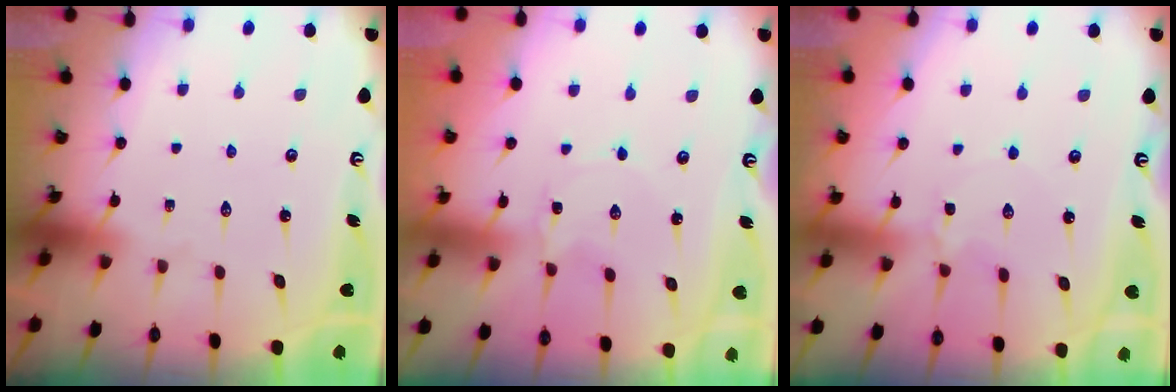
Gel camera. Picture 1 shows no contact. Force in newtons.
{"total": 0.6, "press": 0.6, "slide": 0.1}
{"total": 2.7, "press": 2.7, "slide": 0.3}